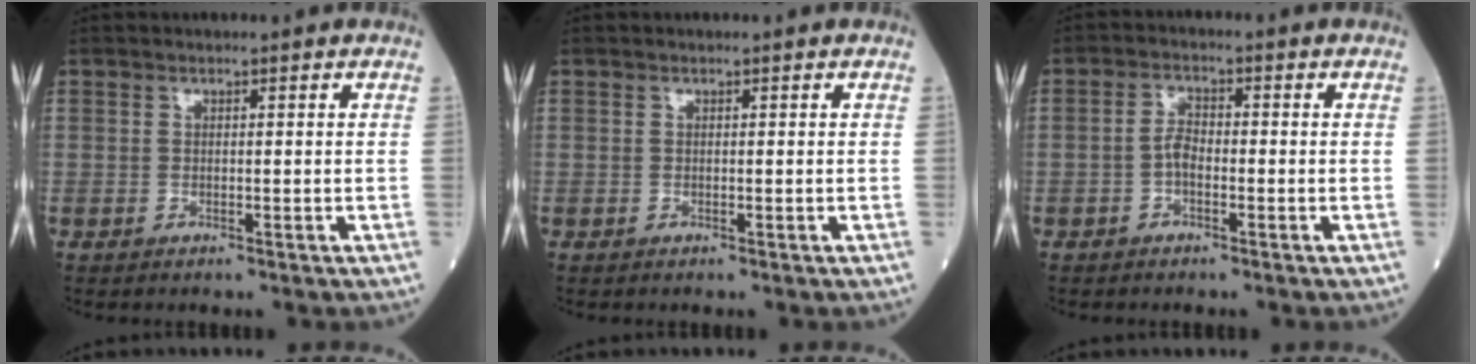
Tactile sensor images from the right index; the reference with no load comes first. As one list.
[{"total": 0.0}, {"total": 2.5, "force": [-0.9, 1.1, 2.1], "torque": [-0.037, 0.004, -0.018]}]